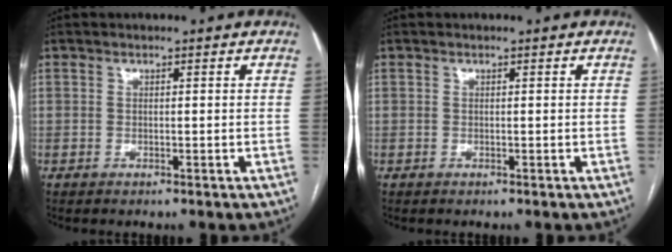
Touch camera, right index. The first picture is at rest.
{"total": 0.0}